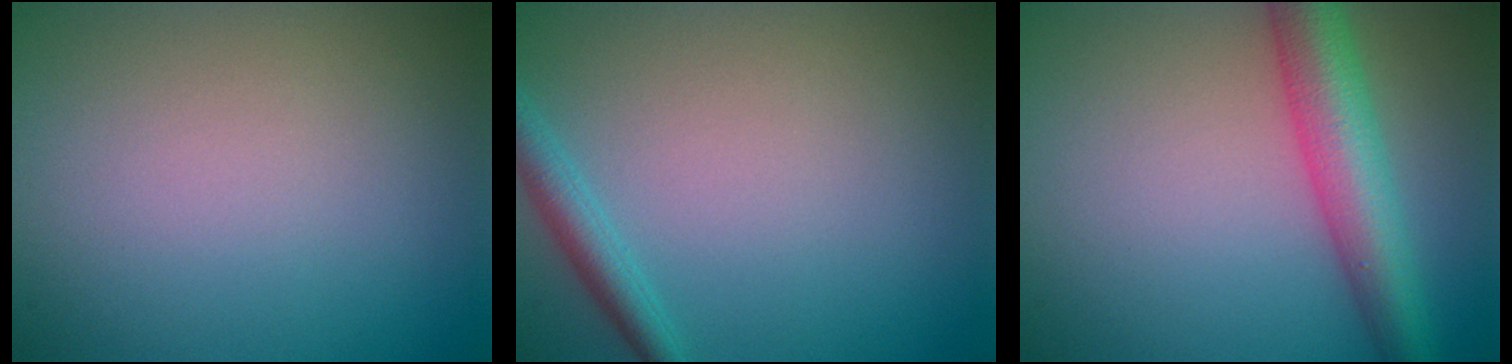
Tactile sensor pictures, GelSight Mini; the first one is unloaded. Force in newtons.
{"total": 2.2, "press": 2.2, "slide": 0.1}
{"total": 6.5, "press": 6.5, "slide": 0.2}